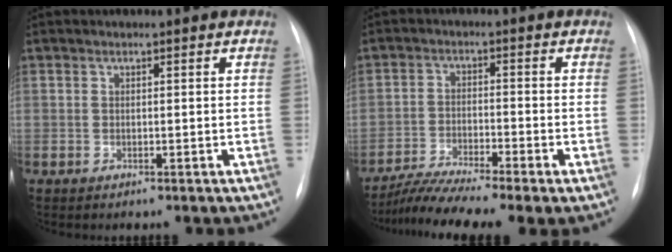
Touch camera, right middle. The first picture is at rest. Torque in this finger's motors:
{"motor_torque": [1.10, -1.04, 0.19, 0.13]}